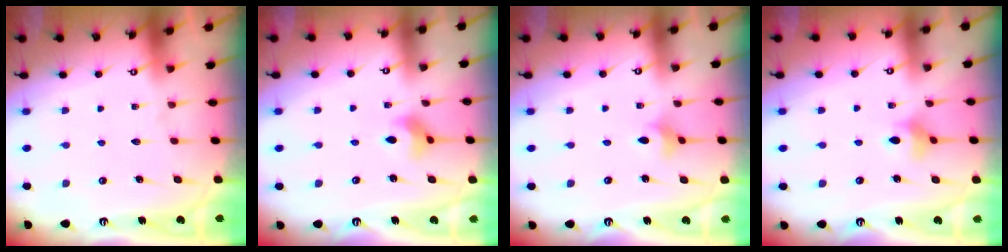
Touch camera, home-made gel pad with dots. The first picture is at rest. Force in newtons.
{"total": 4.6, "press": 4.6, "slide": 0.7}
{"total": 2.7, "press": 2.6, "slide": 0.6}
{"total": 5.8, "press": 5.8, "slide": 0.6}